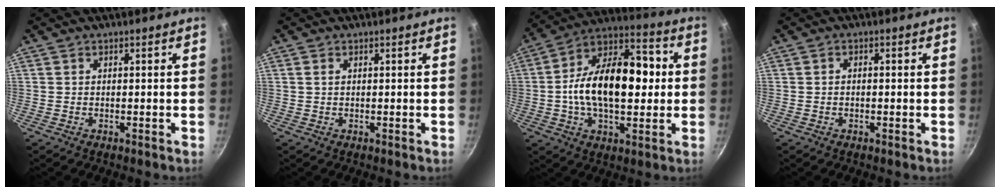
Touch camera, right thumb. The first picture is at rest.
{"total": 0.9, "force": [0.3, 0.5, 0.7], "torque": [-0.018, 0.002, 0.007]}
{"total": 21.4, "force": [0.5, 11.5, 18.0], "torque": [-0.284, 0.029, 0.004]}
{"total": 0.8, "force": [-0.2, 0.4, 0.6], "torque": [-0.008, 0.002, -0.005]}